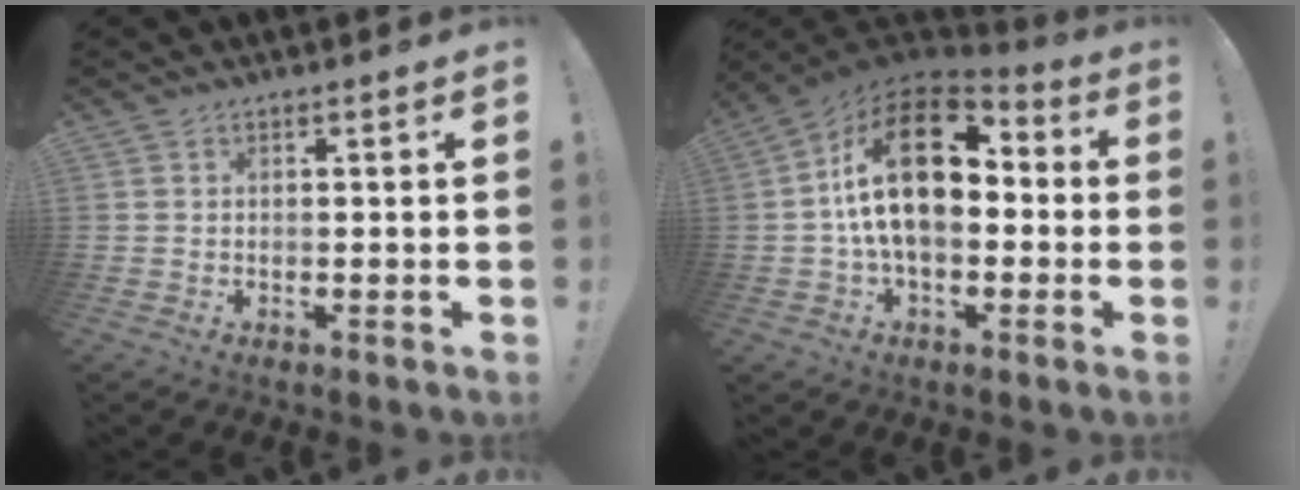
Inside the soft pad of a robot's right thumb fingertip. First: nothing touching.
{"total": 22.6, "force": [3.6, 12.2, 18.7], "torque": [-0.317, -0.001, 0.065]}